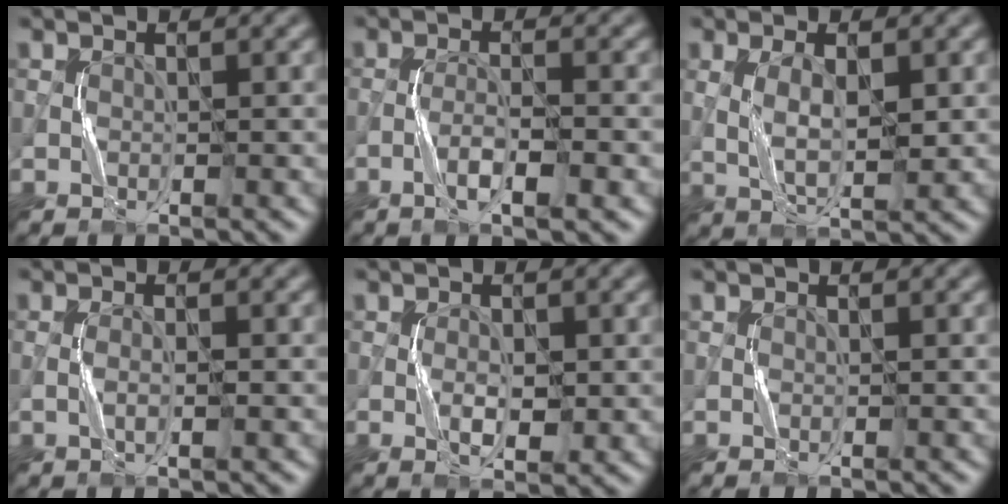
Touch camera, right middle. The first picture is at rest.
{"total": 3.2, "force": [-1.5, 0.6, 2.7], "torque": [-0.053, 0.006, -0.031]}
{"total": 3.9, "force": [0.5, 1.5, 3.6], "torque": [-0.076, -0.004, 0.015]}
{"total": 1.3, "force": [-0.2, 0.3, 1.3], "torque": [-0.030, 0.001, -0.008]}
{"total": 2.3, "force": [-0.2, 1.1, 2.1], "torque": [-0.037, -0.002, -0.001]}
{"total": 0.0}